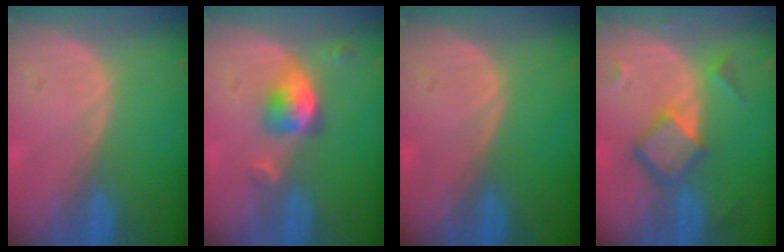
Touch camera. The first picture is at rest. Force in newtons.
{"total": 5.2, "press": 4.7, "slide": 2.2}
{"total": 0.0}
{"total": 6.7, "press": 5.8, "slide": 3.5}